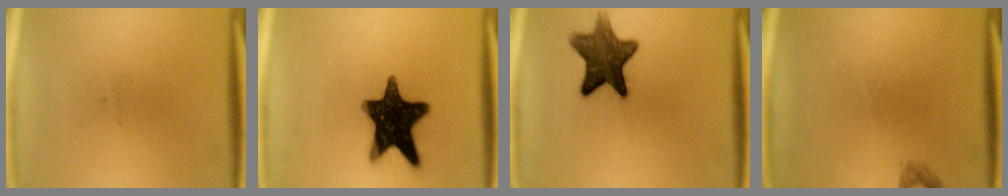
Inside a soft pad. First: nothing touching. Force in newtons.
{"total": 16.6}
{"total": 10.7}
{"total": 0.8}